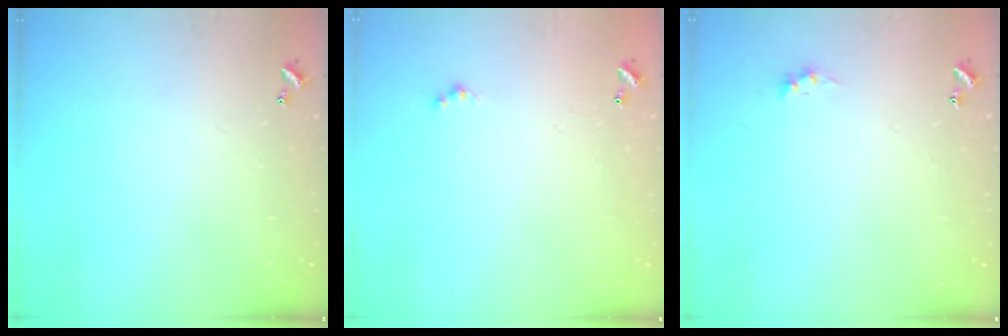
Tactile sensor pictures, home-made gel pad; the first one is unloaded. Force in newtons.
{"total": 0.8, "press": 0.5, "slide": 0.5}
{"total": 0.8, "press": 0.7, "slide": 0.4}